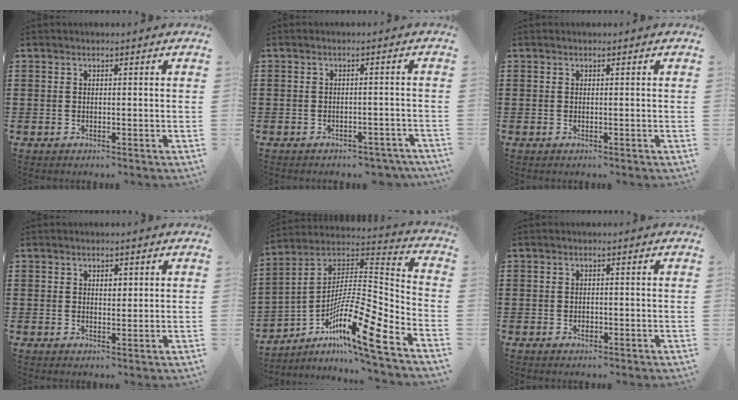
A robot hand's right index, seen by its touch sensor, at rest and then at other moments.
{"total": 2.2, "force": [-2.1, 0.4, 0.1], "torque": [-0.008, -0.003, -0.045]}
{"total": 0.0}
{"total": 1.6, "force": [0.7, 0.9, 1.2], "torque": [-0.017, 0.002, 0.009]}
{"total": 14.0, "force": [-9.1, 1.8, 10.5], "torque": [-0.199, -0.007, -0.176]}
{"total": 0.8, "force": [-0.3, 0.6, 0.5], "torque": [-0.011, -0.002, -0.005]}